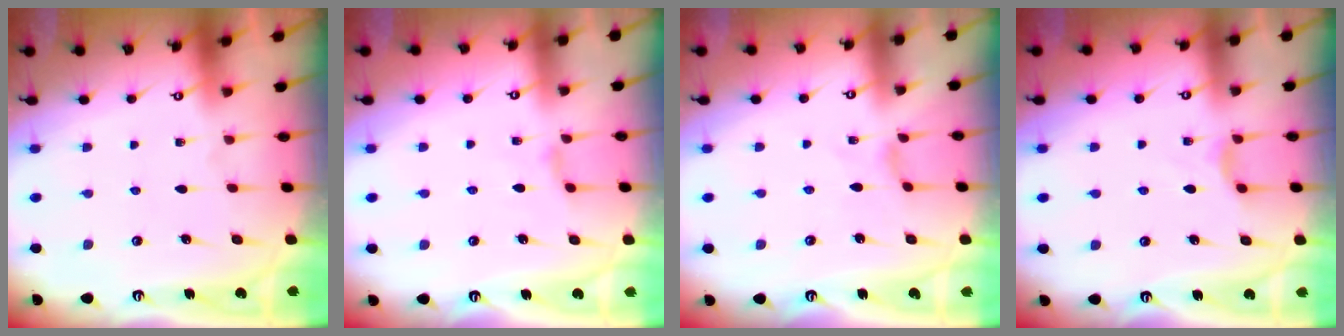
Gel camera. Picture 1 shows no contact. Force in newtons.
{"total": 1.5, "press": 1.5, "slide": 0.3}
{"total": 0.0}
{"total": 2.9, "press": 2.9, "slide": 0.5}